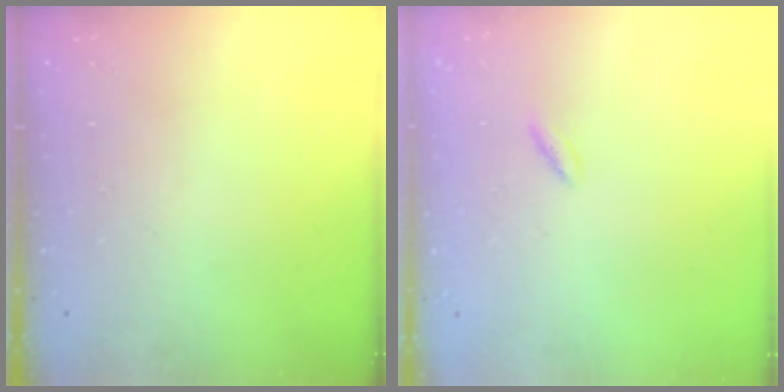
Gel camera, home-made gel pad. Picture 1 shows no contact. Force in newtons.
{"total": 1.8, "press": 1.6, "slide": 0.8}